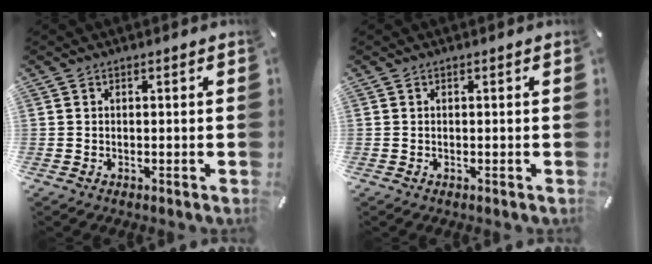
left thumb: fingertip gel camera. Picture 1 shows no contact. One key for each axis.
{"total": 0.0}